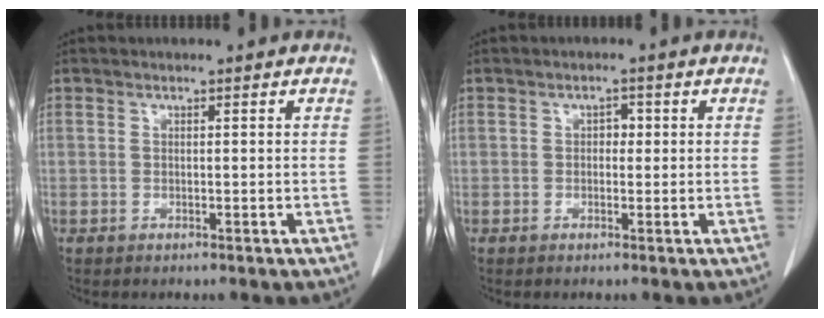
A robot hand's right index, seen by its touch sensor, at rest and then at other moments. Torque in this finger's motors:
{"motor_torque": [0.01, 0.01, 0.00, 0.00]}